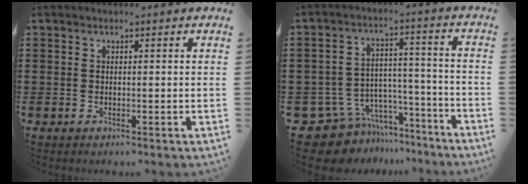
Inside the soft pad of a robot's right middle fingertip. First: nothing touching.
{"total": 9.7, "force": [-8.2, 4.7, 1.8], "torque": [-0.047, 0.025, -0.156]}